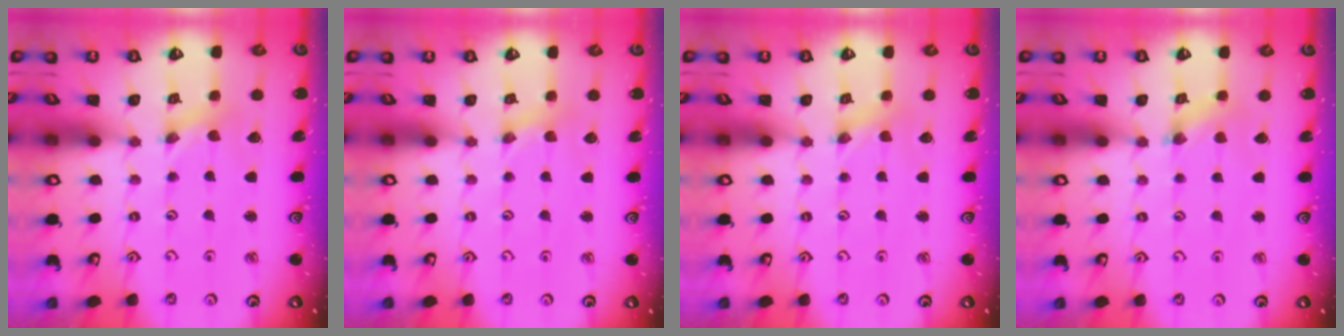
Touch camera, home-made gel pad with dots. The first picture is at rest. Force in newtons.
{"total": 2.2, "press": 2.2, "slide": 0.4}
{"total": 0.0}
{"total": 1.3, "press": 1.3, "slide": 0.3}